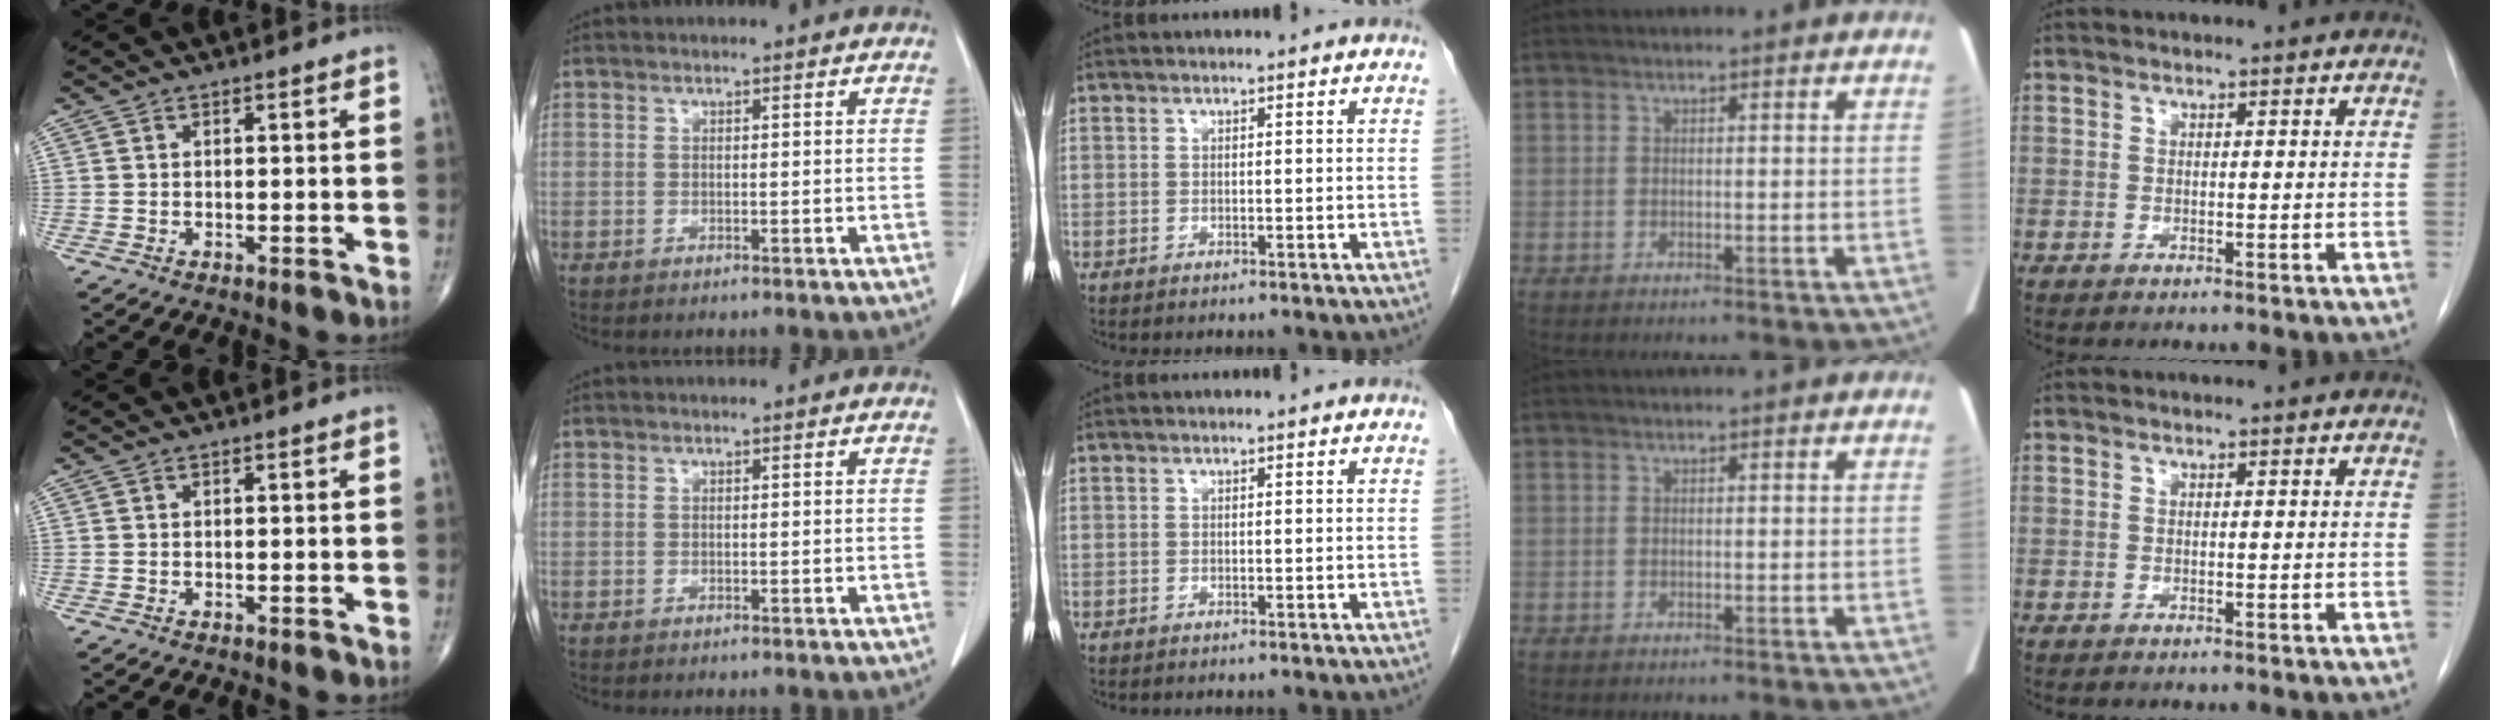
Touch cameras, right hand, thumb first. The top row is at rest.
{}